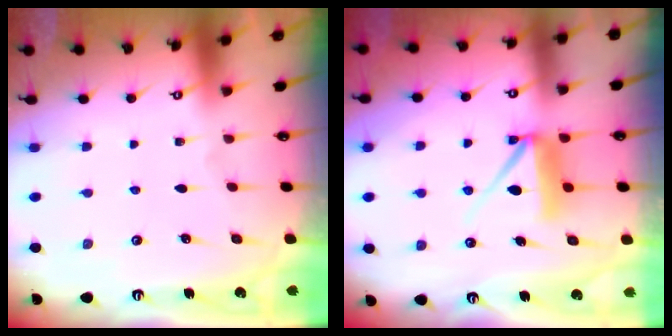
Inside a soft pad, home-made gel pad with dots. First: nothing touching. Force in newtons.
{"total": 7.7, "press": 7.7, "slide": 0.8}